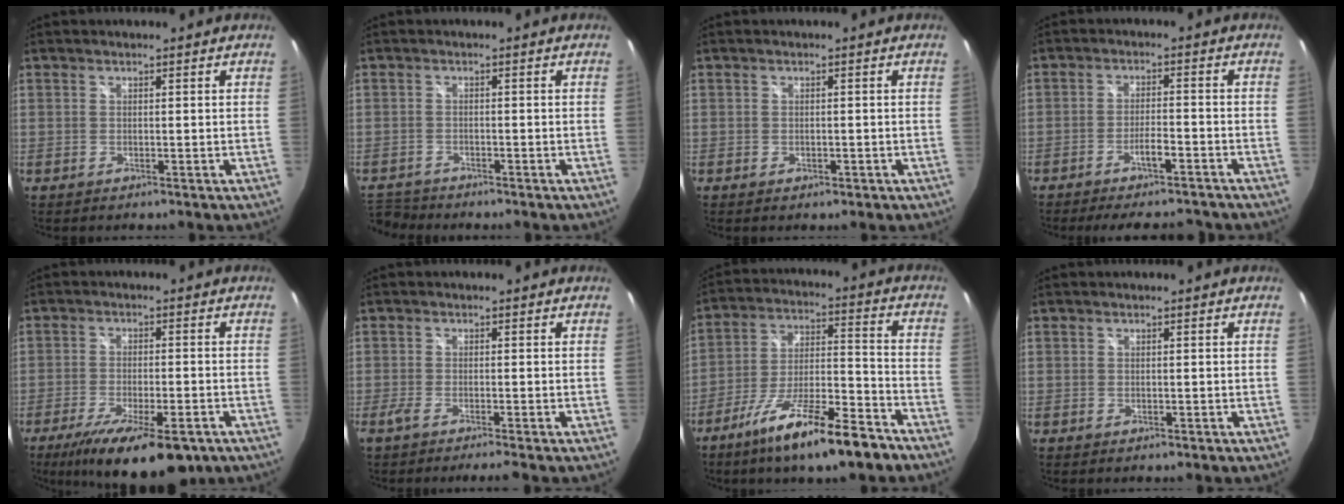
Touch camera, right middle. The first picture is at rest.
{"total": 5.5, "force": [-5.1, 1.9, 0.8], "torque": [-0.044, -0.006, -0.097]}
{"total": 1.3, "force": [-0.6, 0.9, 0.7], "torque": [-0.011, -0.002, -0.006]}
{"total": 9.8, "force": [-8.7, 1.8, 4.2], "torque": [-0.091, 0.000, -0.121]}
{"total": 16.2, "force": [-10.5, 4.9, 11.3], "torque": [-0.213, -0.045, -0.158]}
{"total": 3.3, "force": [-2.7, -0.5, 1.8], "torque": [-0.040, -0.015, -0.054]}
{"total": 17.0, "force": [-11.9, 3.0, 11.8], "torque": [-0.217, -0.017, -0.196]}
{"total": 0.0}